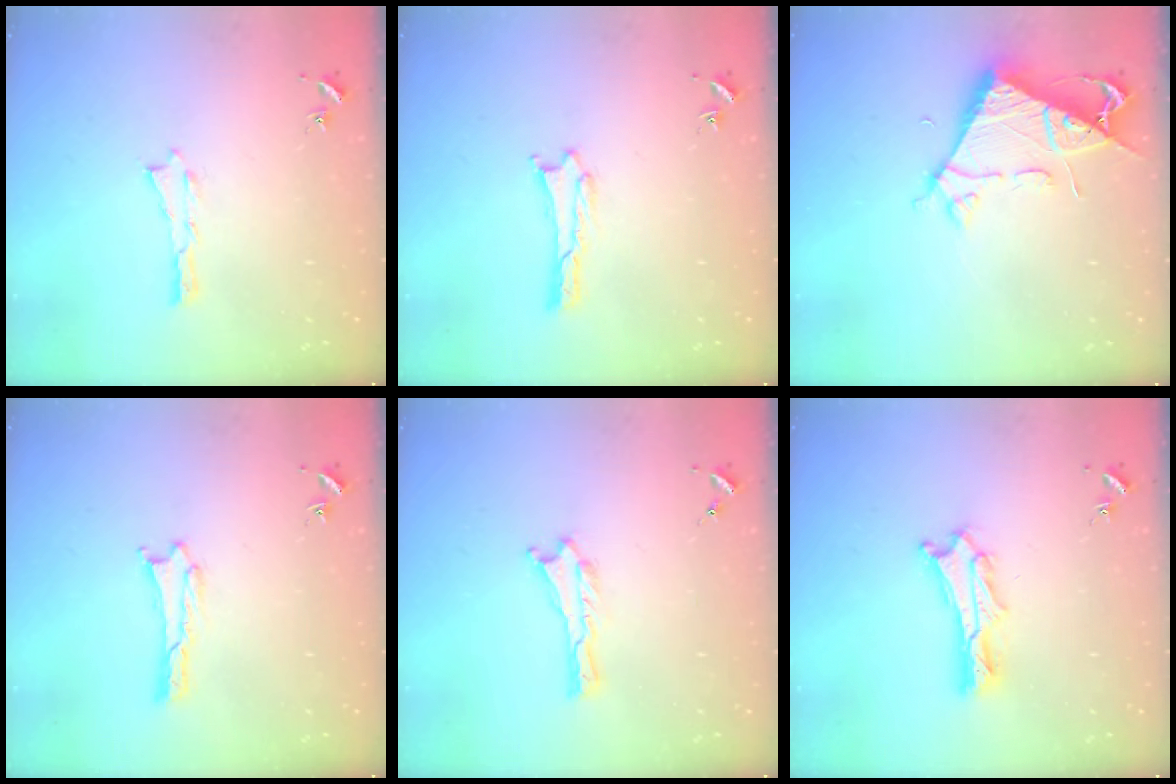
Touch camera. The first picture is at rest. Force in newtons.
{"total": 1.1, "press": 1.1, "slide": 0.2}
{"total": 6.6, "press": 6.6, "slide": 0.7}
{"total": 1.1, "press": 1.1, "slide": 0.2}
{"total": 0.0}
{"total": 2.7, "press": 2.7, "slide": 0.4}